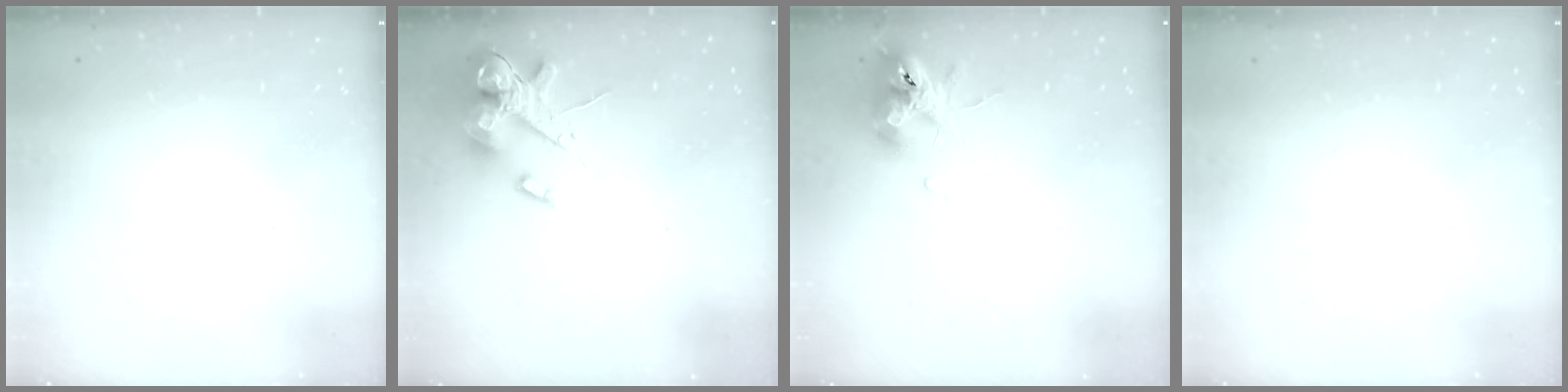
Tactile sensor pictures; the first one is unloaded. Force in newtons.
{"total": 12.3, "press": 12.2, "slide": 1.7}
{"total": 10.9, "press": 10.9, "slide": 0.5}
{"total": 0.0}